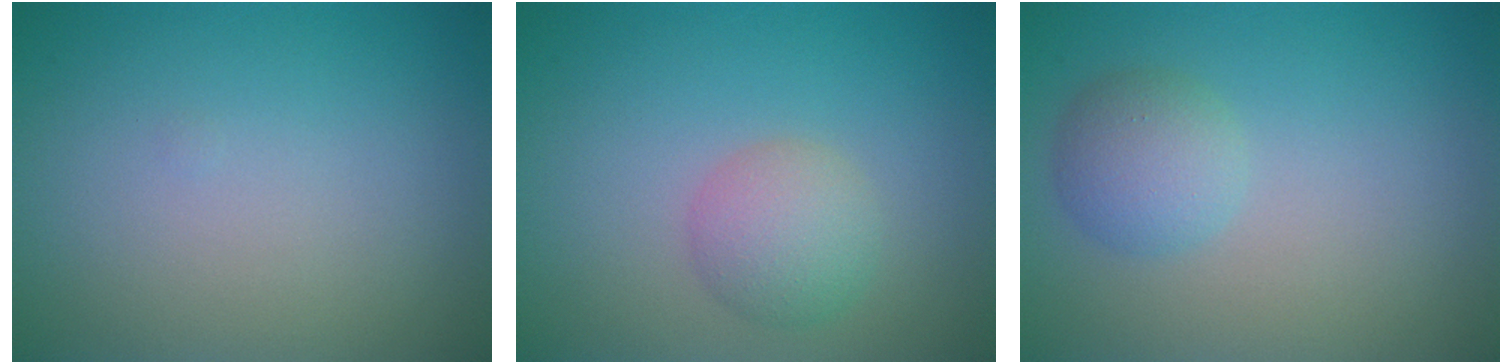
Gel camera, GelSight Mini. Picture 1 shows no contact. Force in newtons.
{"total": 2.9, "press": 2.9, "slide": 0.1}
{"total": 2.6, "press": 2.6, "slide": 0.1}